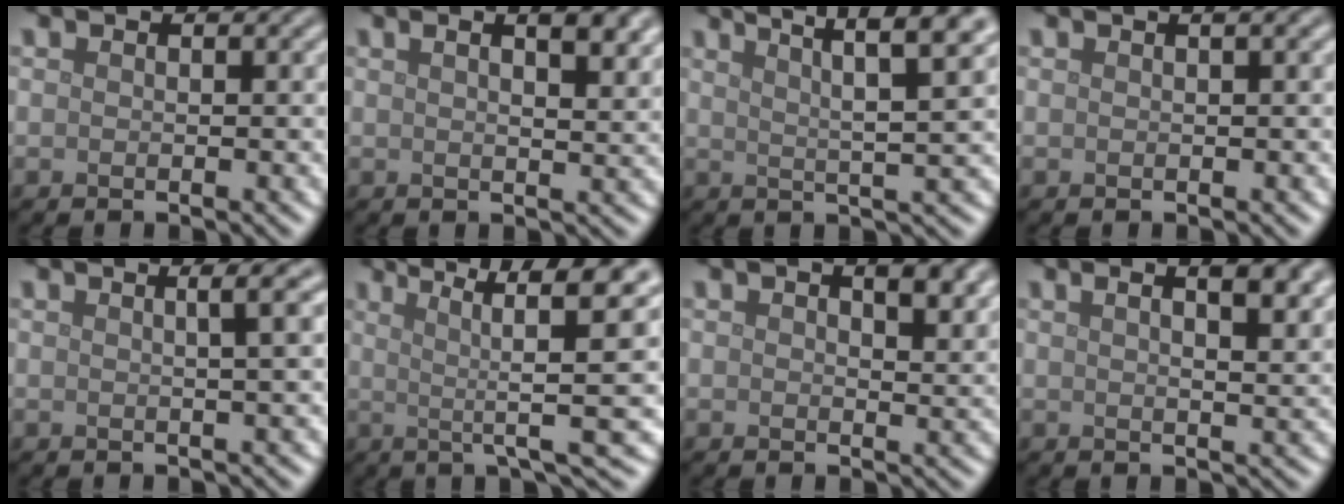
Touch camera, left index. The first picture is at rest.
{"total": 5.7, "force": [2.9, 2.0, 4.5], "torque": [-0.037, 0.021, 0.018]}
{"total": 8.1, "force": [5.1, 1.5, 6.1], "torque": [-0.079, 0.032, 0.056]}
{"total": 1.5, "force": [0.7, 0.4, 1.3], "torque": [-0.013, 0.005, 0.004]}
{"total": 4.4, "force": [1.4, 1.6, 3.9], "torque": [-0.027, 0.024, -0.009]}
{"total": 8.6, "force": [2.1, 1.1, 8.2], "torque": [-0.122, 0.019, 0.039]}
{"total": 3.5, "force": [1.6, 1.4, 2.8], "torque": [-0.037, -0.001, 0.026]}
{"total": 6.7, "force": [3.2, 2.5, 5.3], "torque": [-0.042, 0.029, 0.020]}